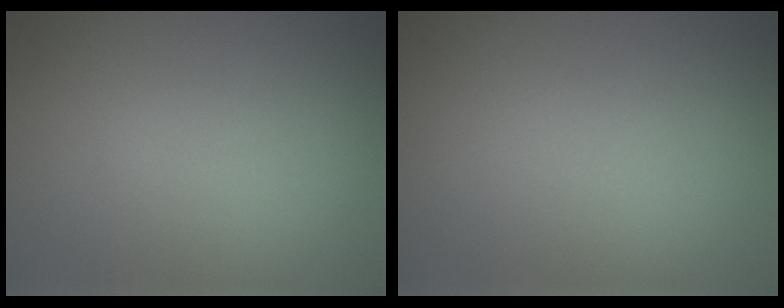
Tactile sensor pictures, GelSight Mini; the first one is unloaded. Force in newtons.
{"total": 0.0}